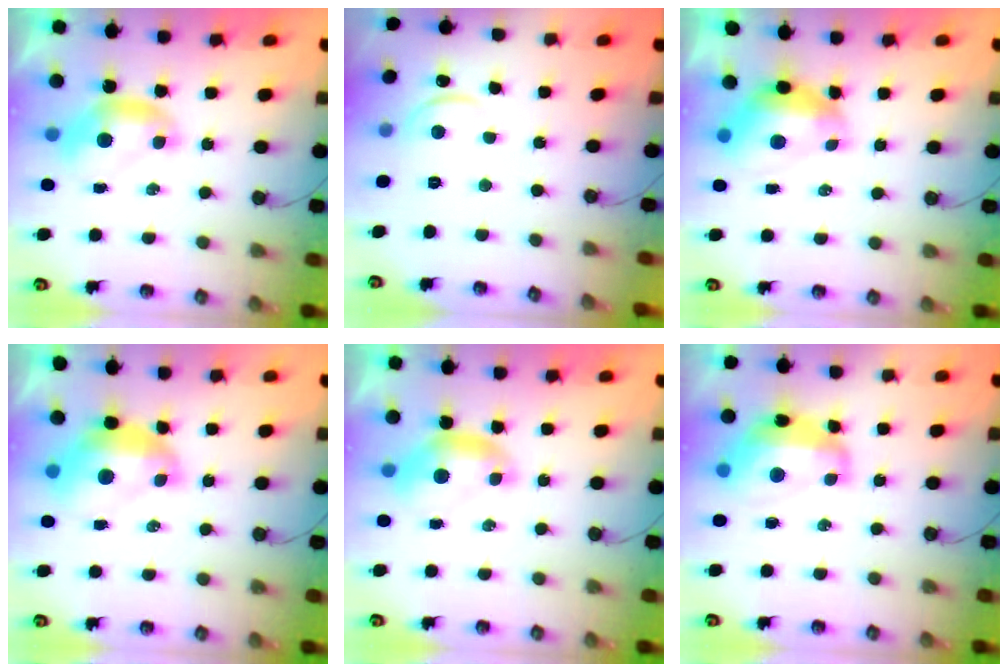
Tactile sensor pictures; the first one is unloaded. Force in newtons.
{"total": 1.9, "press": 1.8, "slide": 0.6}
{"total": 1.6, "press": 1.5, "slide": 0.6}
{"total": 2.8, "press": 2.7, "slide": 0.7}
{"total": 0.0}
{"total": 7.2, "press": 7.1, "slide": 1.3}